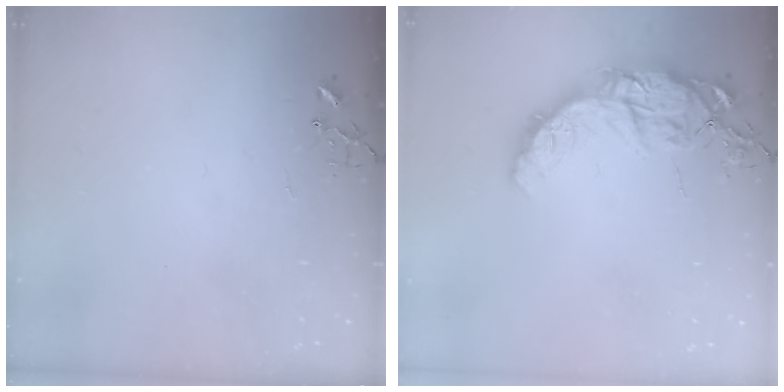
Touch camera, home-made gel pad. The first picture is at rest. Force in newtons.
{"total": 16.6, "press": 16.5, "slide": 1.3}